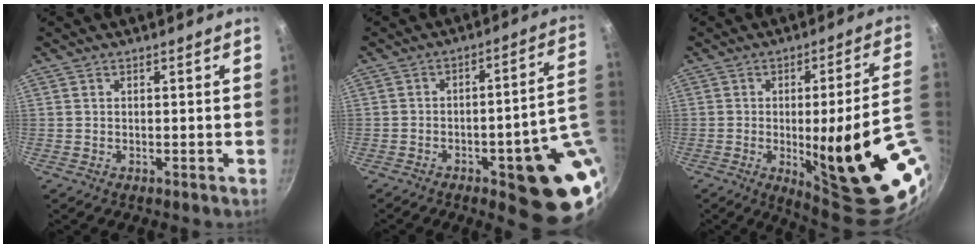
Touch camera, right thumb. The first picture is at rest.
{"total": 17.6, "force": [-3.8, 5.1, 16.4], "torque": [-0.161, 0.016, -0.044]}
{"total": 25.2, "force": [-4.1, 5.4, 24.3], "torque": [-0.286, -0.012, -0.032]}